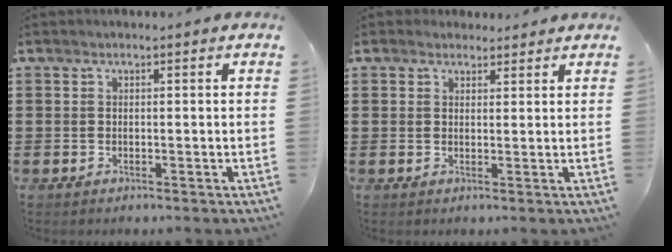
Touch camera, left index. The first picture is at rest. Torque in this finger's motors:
{"motor_torque": [1.06, -1.08, 0.33, 0.01]}